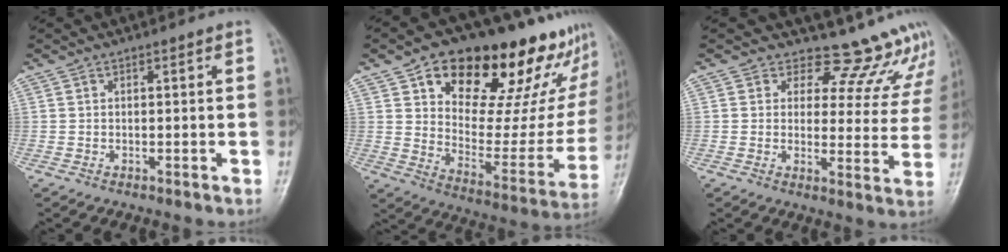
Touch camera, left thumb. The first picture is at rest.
{"total": 29.4, "force": [18.9, 14.1, 17.6], "torque": [-0.208, -0.063, 0.271]}
{"total": 12.9, "force": [12.1, 4.5, 0.8], "torque": [0.041, -0.108, 0.122]}